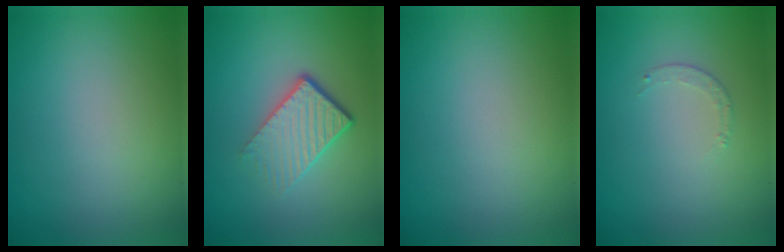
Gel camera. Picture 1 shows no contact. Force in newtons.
{"total": 4.7, "press": 2.9, "slide": 3.8}
{"total": 0.0}
{"total": 0.6, "press": 0.5, "slide": 0.3}